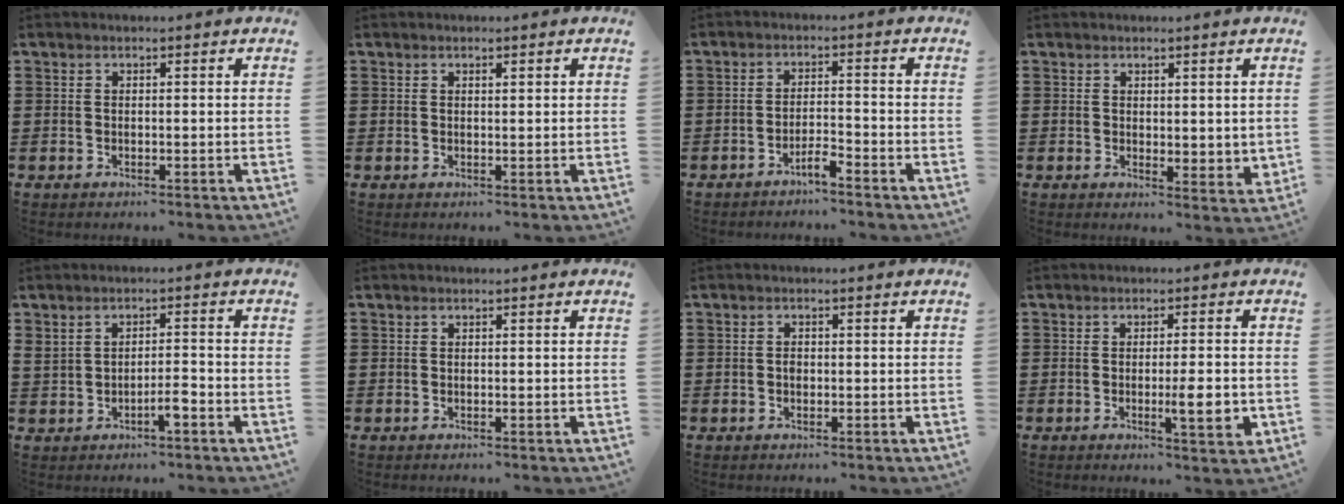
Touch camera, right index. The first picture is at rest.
{"total": 0.5, "force": [0.4, 0.2, 0.3], "torque": [-0.007, 0.001, 0.007]}
{"total": 2.9, "force": [-2.6, 0.0, 1.4], "torque": [-0.027, 0.003, -0.050]}
{"total": 2.2, "force": [1.8, 1.2, 0.5], "torque": [-0.007, 0.004, 0.033]}
{"total": 3.2, "force": [-1.2, 1.1, 2.8], "torque": [-0.050, 0.005, -0.024]}
{"total": 0.0}
{"total": 0.7, "force": [-0.1, 0.6, 0.4], "torque": [-0.011, 0.002, -0.002]}
{"total": 5.6, "force": [-1.2, 0.8, 5.4], "torque": [-0.071, -0.013, -0.021]}